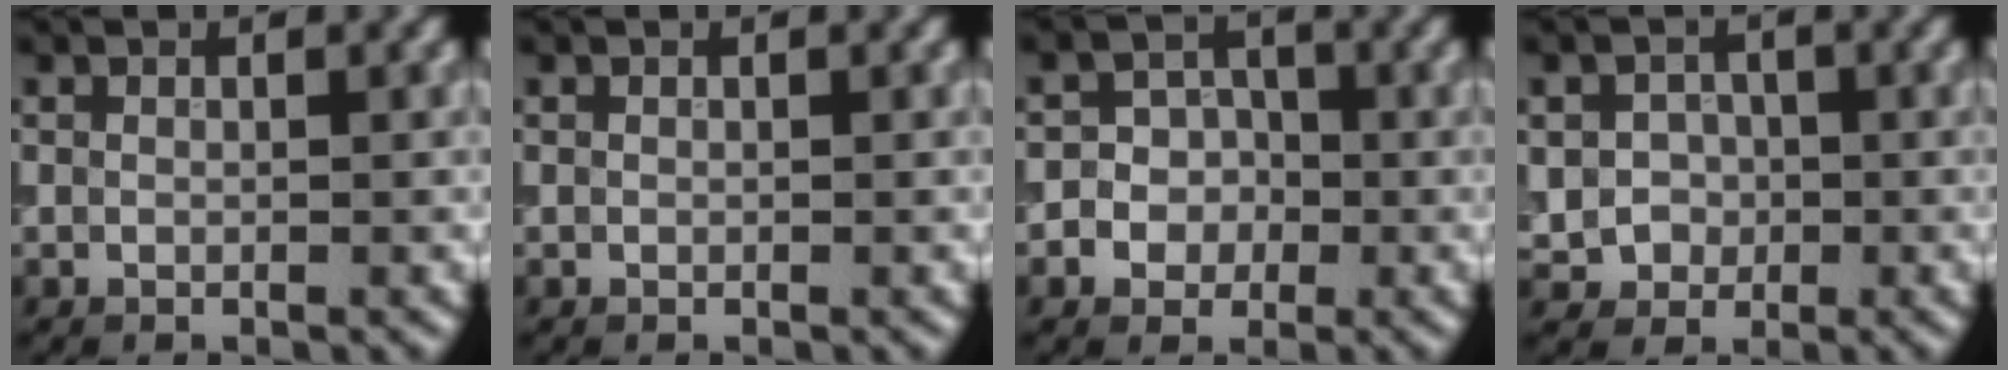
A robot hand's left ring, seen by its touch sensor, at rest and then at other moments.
{"total": 0.0}
{"total": 3.7, "force": [-1.2, 3.4, 0.9], "torque": [0.011, 0.012, -0.039]}
{"total": 2.9, "force": [-0.5, 2.6, 1.0], "torque": [-0.013, -0.003, -0.015]}